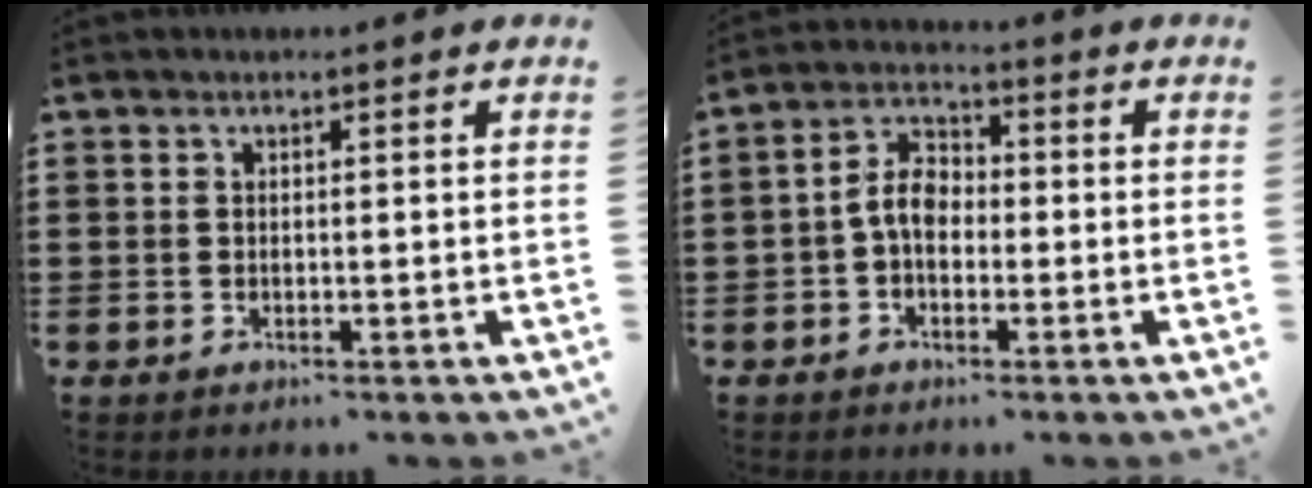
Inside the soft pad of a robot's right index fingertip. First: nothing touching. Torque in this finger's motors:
{"motor_torque": [1.25, -0.47, 0.45, 0.14]}